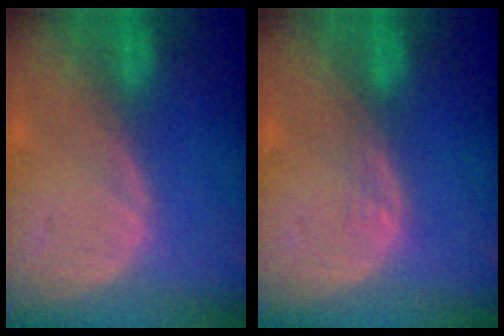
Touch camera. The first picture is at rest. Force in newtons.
{"total": 1.1, "press": 1.1, "slide": 0.1}